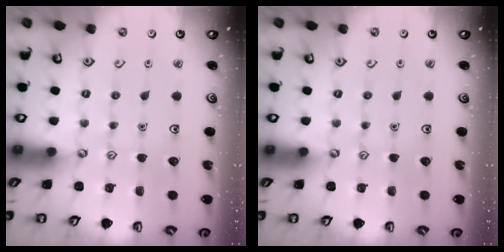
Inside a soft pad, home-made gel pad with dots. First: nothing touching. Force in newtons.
{"total": 0.0}